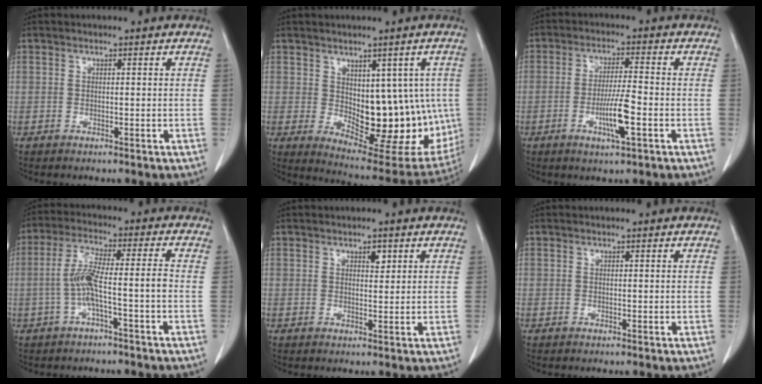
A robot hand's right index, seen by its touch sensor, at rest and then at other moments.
{"total": 16.5, "force": [-0.1, 8.1, 14.3], "torque": [-0.175, -0.001, 0.029]}
{"total": 6.6, "force": [-2.2, 0.3, 6.2], "torque": [-0.115, -0.006, -0.037]}
{"total": 6.8, "force": [-1.8, 0.1, 6.5], "torque": [-0.131, 0.022, -0.031]}
{"total": 1.7, "force": [0.9, 0.7, 1.2], "torque": [-0.016, -0.004, 0.014]}
{"total": 0.0}